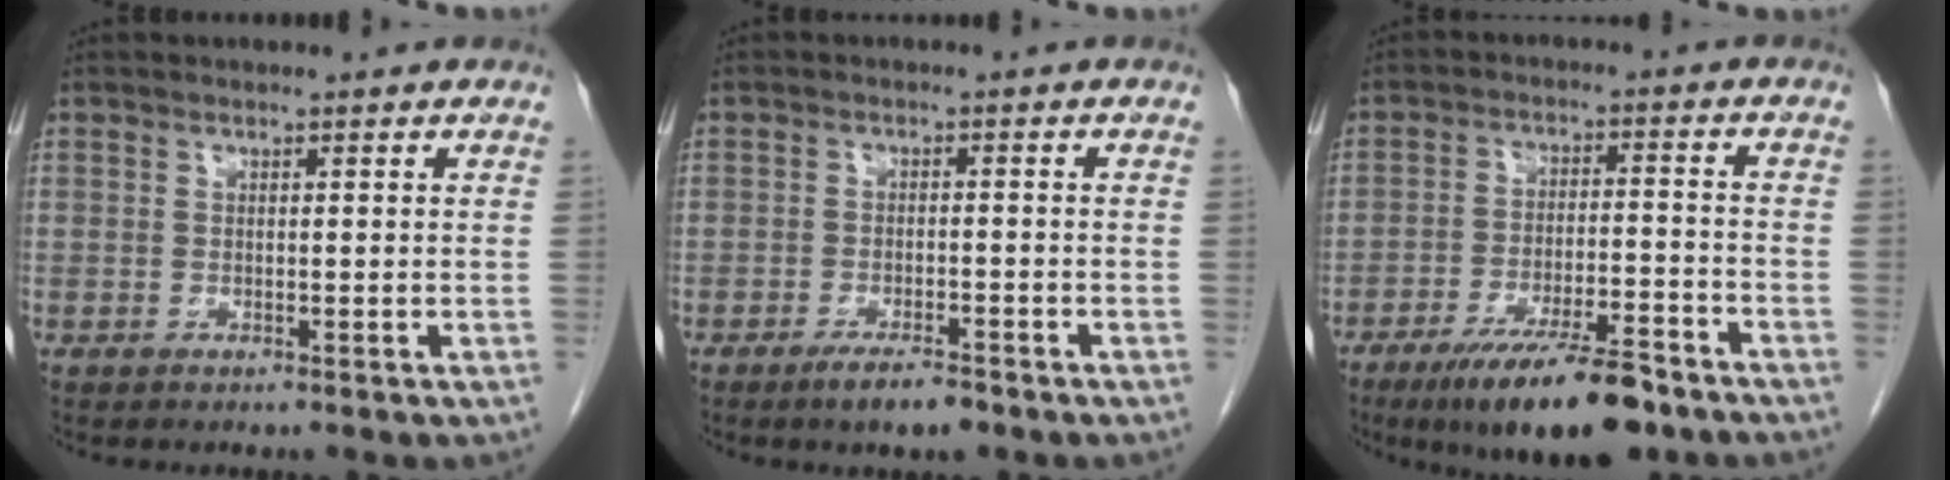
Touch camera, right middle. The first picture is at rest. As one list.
[{"total": 4.1, "force": [-3.0, 0.8, 2.7], "torque": [-0.049, -0.003, -0.048]}, {"total": 13.0, "force": [-9.5, 2.5, 8.6], "torque": [-0.135, -0.016, -0.156]}]